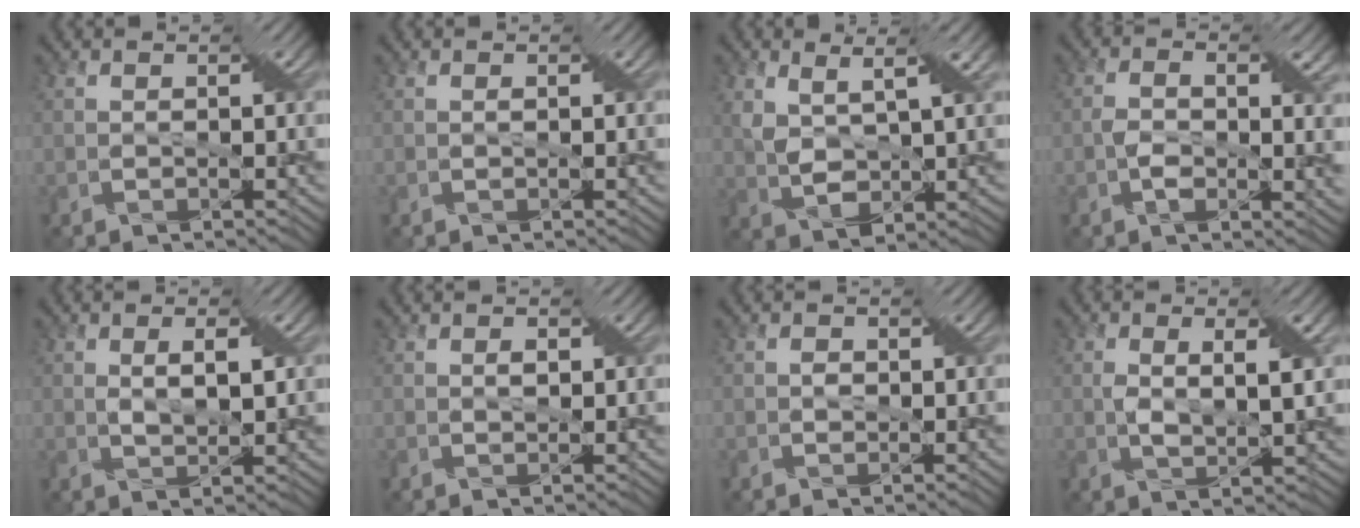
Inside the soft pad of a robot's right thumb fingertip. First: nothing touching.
{"total": 0.0}
{"total": 4.5, "force": [1.9, 2.0, 3.5], "torque": [-0.085, -0.006, 0.039]}
{"total": 4.7, "force": [-0.5, 2.3, 4.1], "torque": [-0.073, -0.008, -0.011]}
{"total": 2.3, "force": [0.7, 0.8, 2.0], "torque": [-0.035, 0.000, 0.014]}
{"total": 1.5, "force": [0.1, 1.0, 1.1], "torque": [-0.013, -0.002, 0.003]}
{"total": 0.8, "force": [-0.1, 0.8, 0.1], "torque": [-0.002, -0.003, -0.001]}
{"total": 3.1, "force": [0.7, 0.9, 2.9], "torque": [-0.057, 0.000, 0.014]}